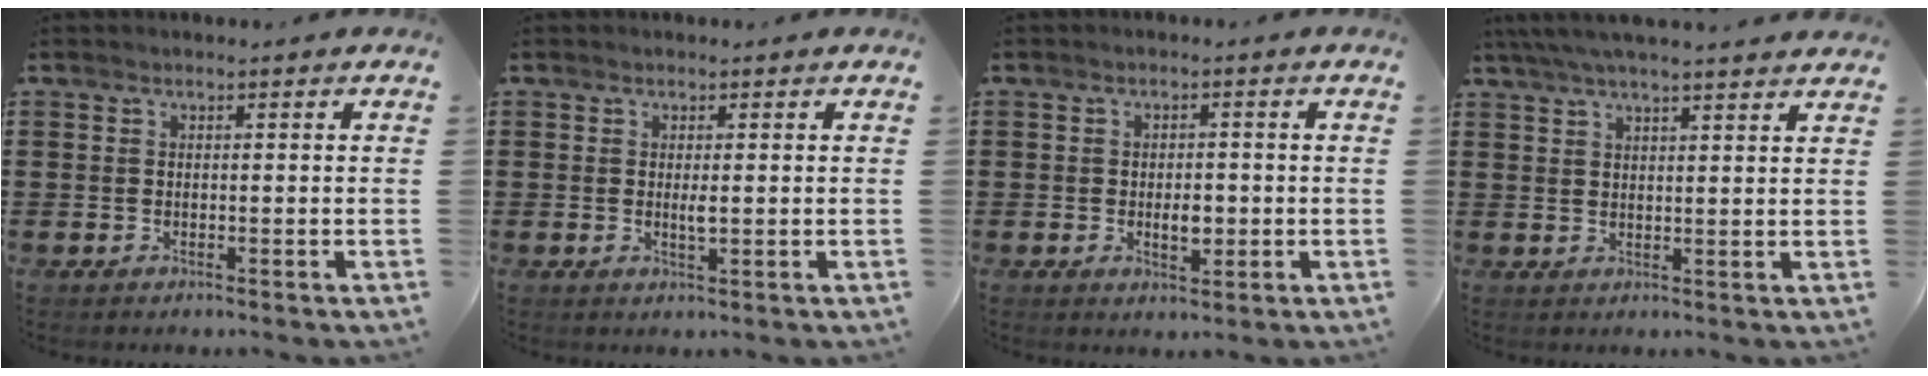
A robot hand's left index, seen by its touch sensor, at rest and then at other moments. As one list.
[{"total": 1.6, "force": [0.0, 0.3, 1.5], "torque": [-0.029, -0.003, 0.000]}, {"total": 3.2, "force": [-0.5, 1.8, 2.6], "torque": [-0.043, -0.001, -0.012]}, {"total": 4.4, "force": [3.9, -0.2, 2.0], "torque": [-0.051, -0.009, 0.069]}]